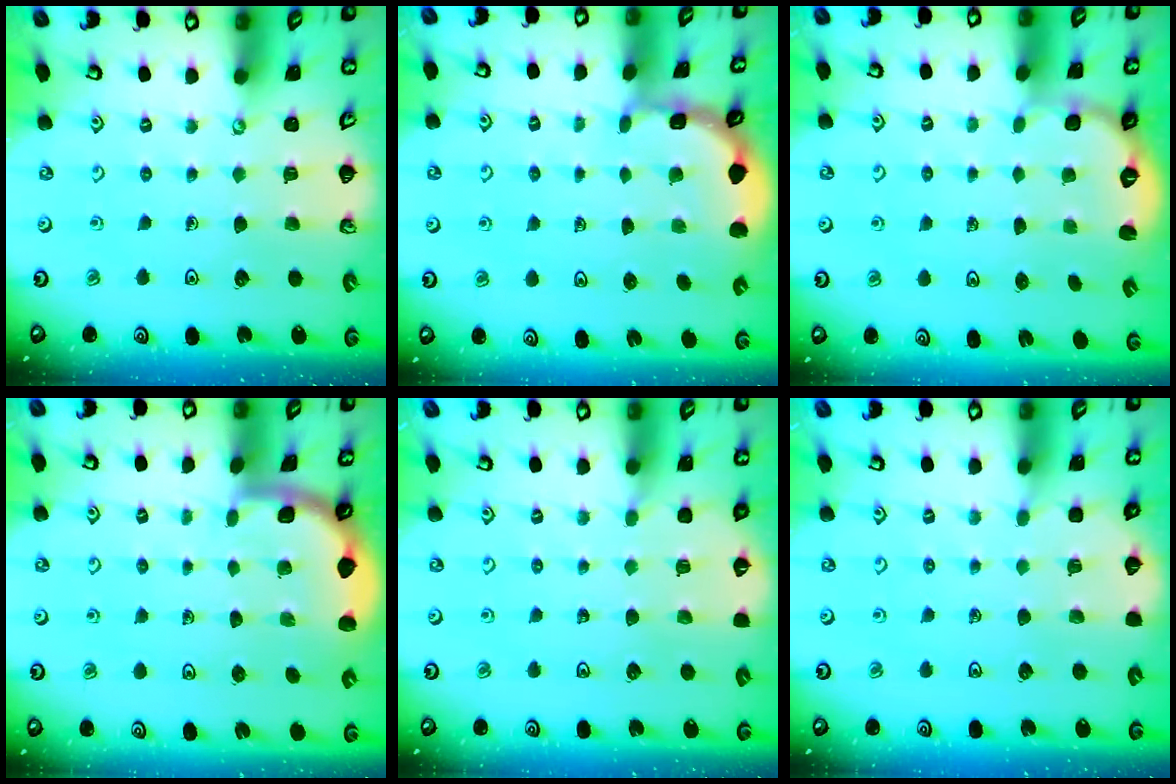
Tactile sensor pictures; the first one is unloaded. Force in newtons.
{"total": 1.9, "press": 1.9, "slide": 0.2}
{"total": 2.4, "press": 1.9, "slide": 1.5}
{"total": 1.7, "press": 1.6, "slide": 0.1}
{"total": 3.4, "press": 3.4, "slide": 0.4}
{"total": 2.5, "press": 2.5, "slide": 0.3}